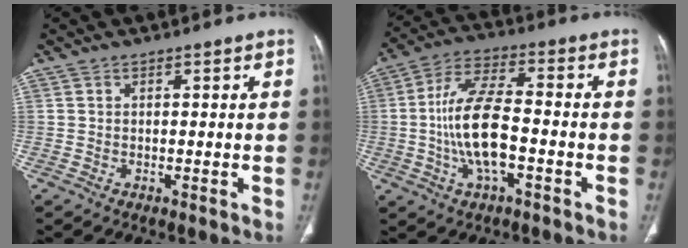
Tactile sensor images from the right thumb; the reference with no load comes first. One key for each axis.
{"total": 13.3, "fx": -2.5, "fy": 5.5, "fz": 11.9, "tx": -0.235, "ty": 0.027, "tz": -0.050}